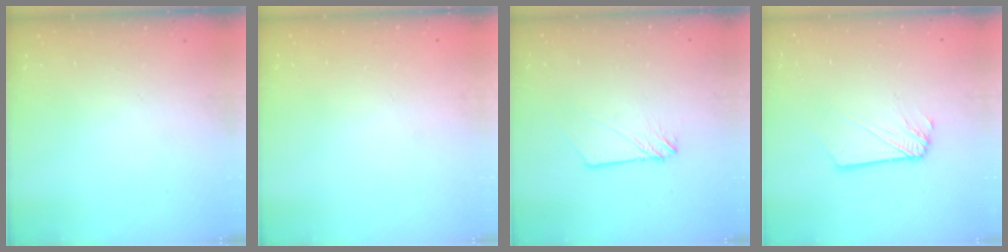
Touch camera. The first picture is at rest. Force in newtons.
{"total": 0.0}
{"total": 3.5, "press": 3.5, "slide": 0.3}
{"total": 2.6, "press": 2.6, "slide": 0.3}